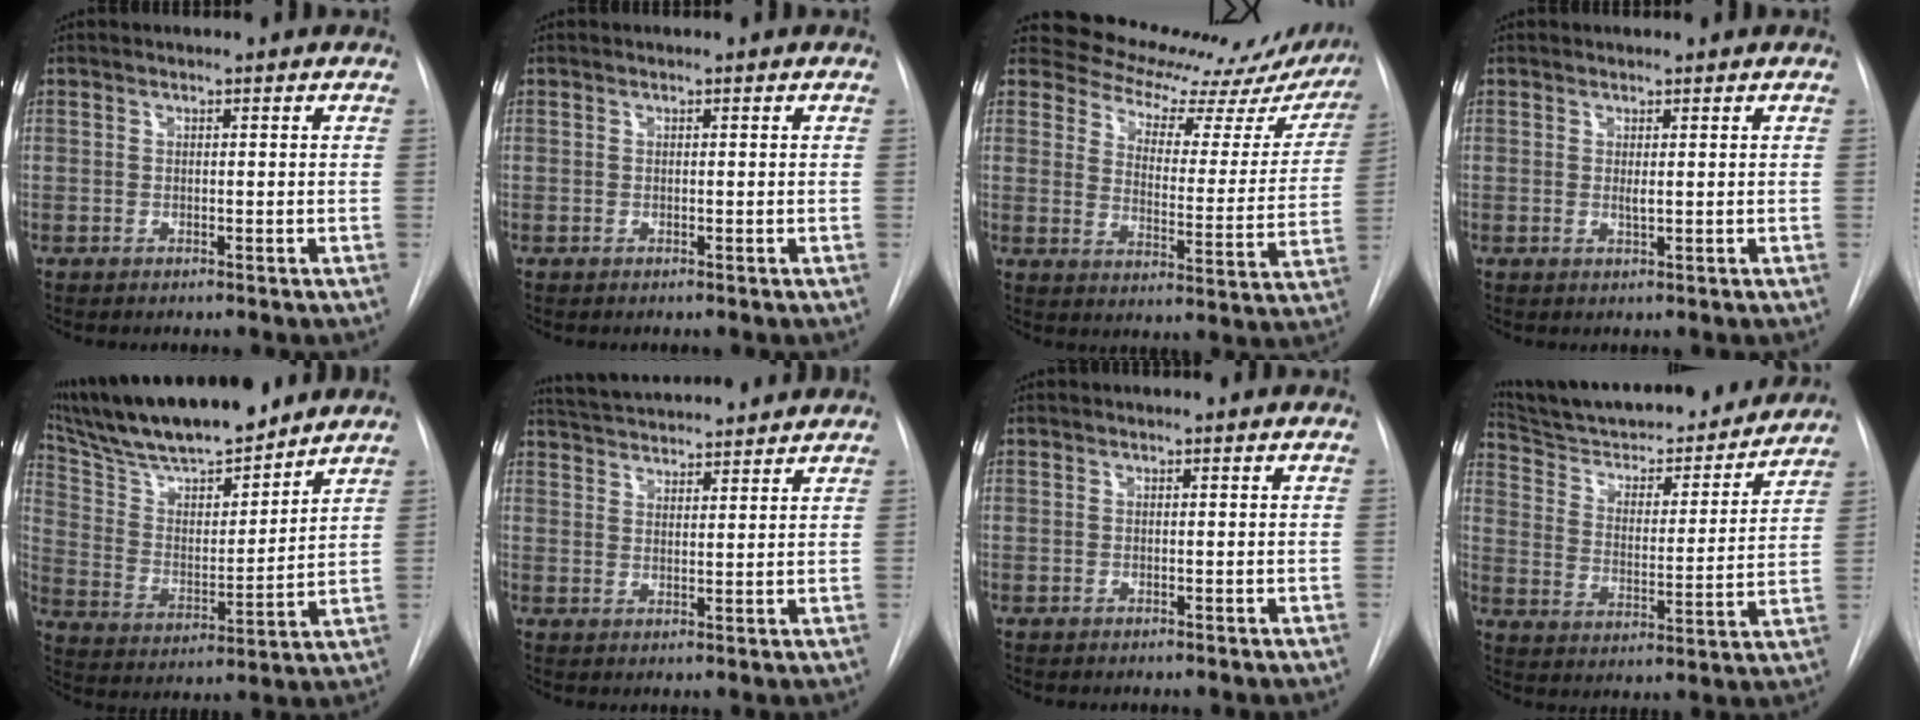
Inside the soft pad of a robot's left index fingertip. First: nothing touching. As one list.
[{"total": 0.0}, {"total": 20.1, "force": [18.4, 6.5, 4.9], "torque": [-0.055, -0.055, 0.214]}, {"total": 0.8, "force": [-0.6, 0.2, 0.5], "torque": [-0.014, -0.010, -0.006]}, {"total": 19.2, "force": [16.5, 2.9, 9.4], "torque": [-0.172, 0.006, 0.289]}, {"total": 12.7, "force": [12.1, 1.7, 3.8], "torque": [-0.069, 0.024, 0.180]}, {"total": 0.0}, {"total": 22.7, "force": [20.9, 4.3, 7.9], "torque": [-0.119, -0.024, 0.299]}]